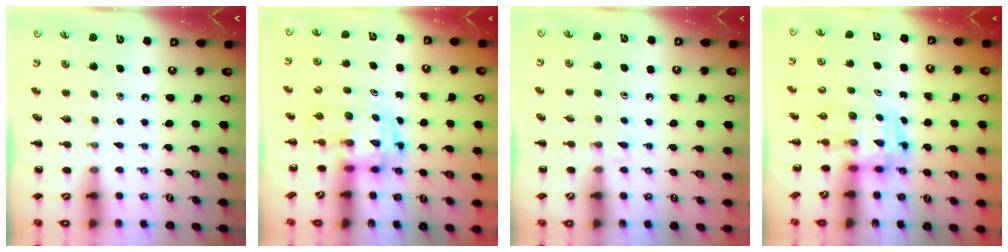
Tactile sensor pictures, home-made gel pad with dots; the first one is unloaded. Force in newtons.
{"total": 2.8, "press": 2.8, "slide": 0.5}
{"total": 2.2, "press": 2.0, "slide": 1.0}
{"total": 3.4, "press": 3.4, "slide": 0.6}